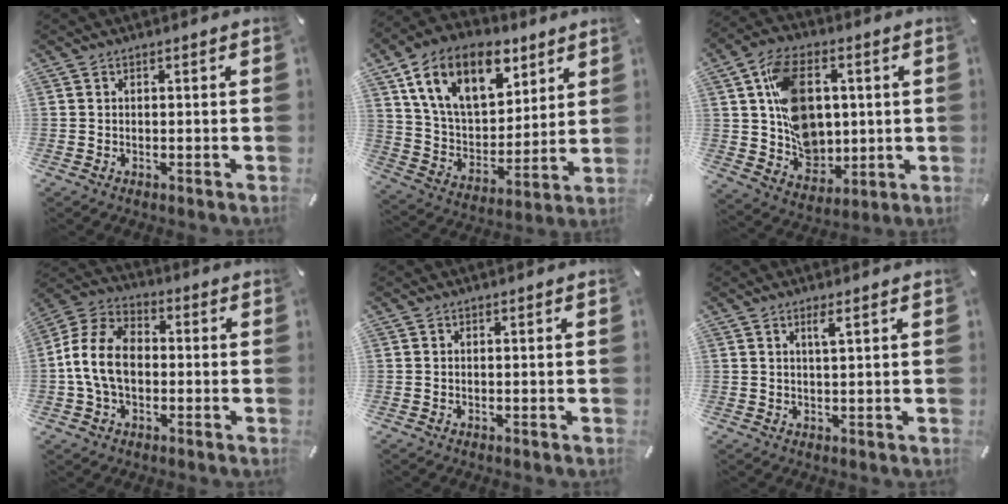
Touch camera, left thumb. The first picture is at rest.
{"total": 18.6, "force": [10.4, 11.3, 10.4], "torque": [-0.210, -0.043, 0.188]}
{"total": 15.6, "force": [2.8, 11.8, 9.8], "torque": [-0.182, 0.011, 0.060]}
{"total": 12.1, "force": [-1.4, 8.5, 8.4], "torque": [-0.192, 0.015, -0.026]}
{"total": 0.0}
{"total": 2.3, "force": [1.3, 0.1, 1.9], "torque": [-0.041, -0.002, 0.021]}